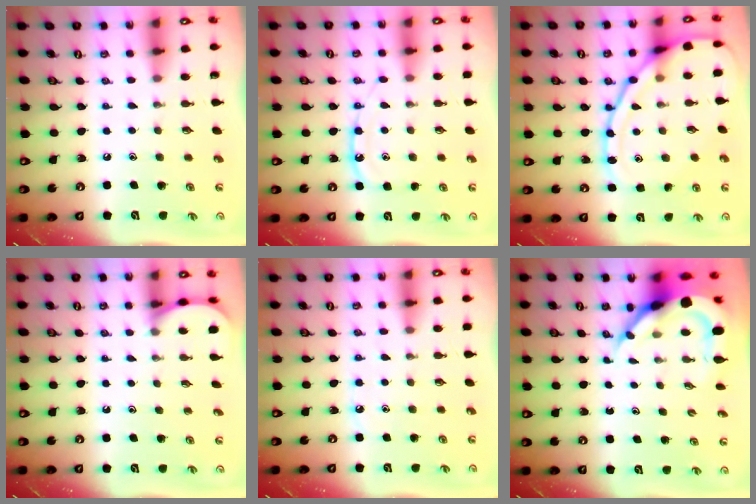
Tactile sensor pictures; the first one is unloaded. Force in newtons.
{"total": 10.7, "press": 10.6, "slide": 1.2}
{"total": 15.8, "press": 15.8, "slide": 0.9}
{"total": 1.4, "press": 1.4, "slide": 0.1}
{"total": 4.4, "press": 4.4, "slide": 0.6}
{"total": 9.9, "press": 9.8, "slide": 1.2}